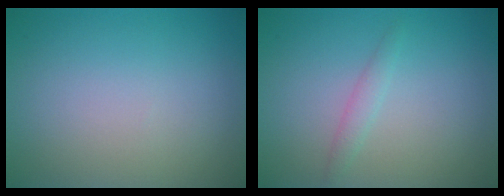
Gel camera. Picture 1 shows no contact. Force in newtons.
{"total": 1.1, "press": 1.1, "slide": 0.0}